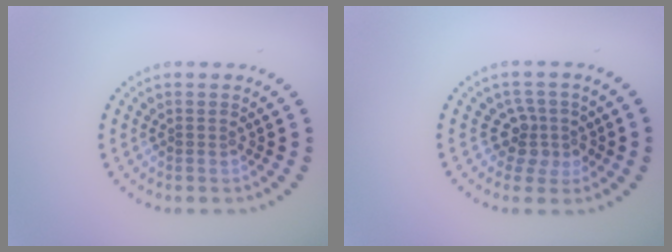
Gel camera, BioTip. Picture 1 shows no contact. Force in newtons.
{"total": 2.7, "press": 2.0, "slide": 1.8}